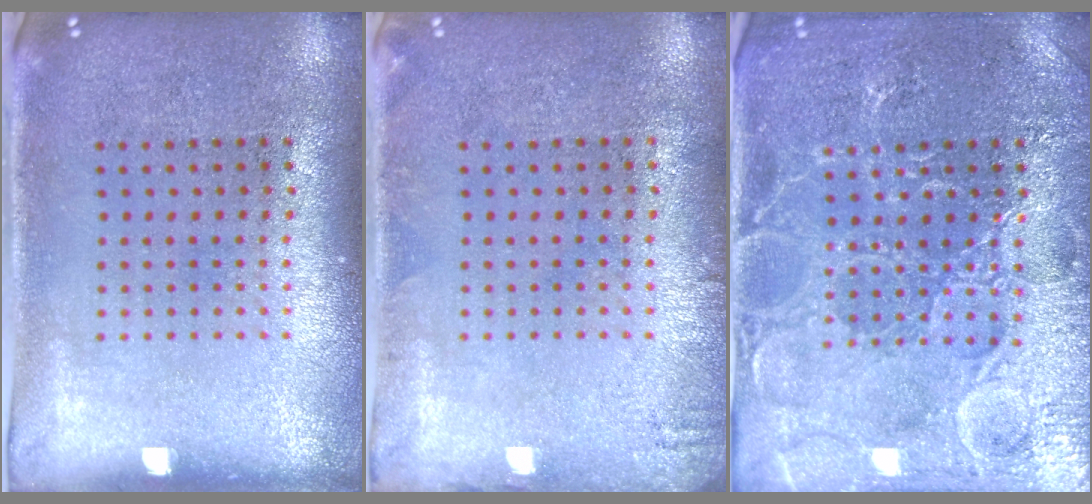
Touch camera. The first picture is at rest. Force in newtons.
{"total": 1.0, "press": 1.0, "slide": 0.2}
{"total": 4.5, "press": 4.4, "slide": 0.9}